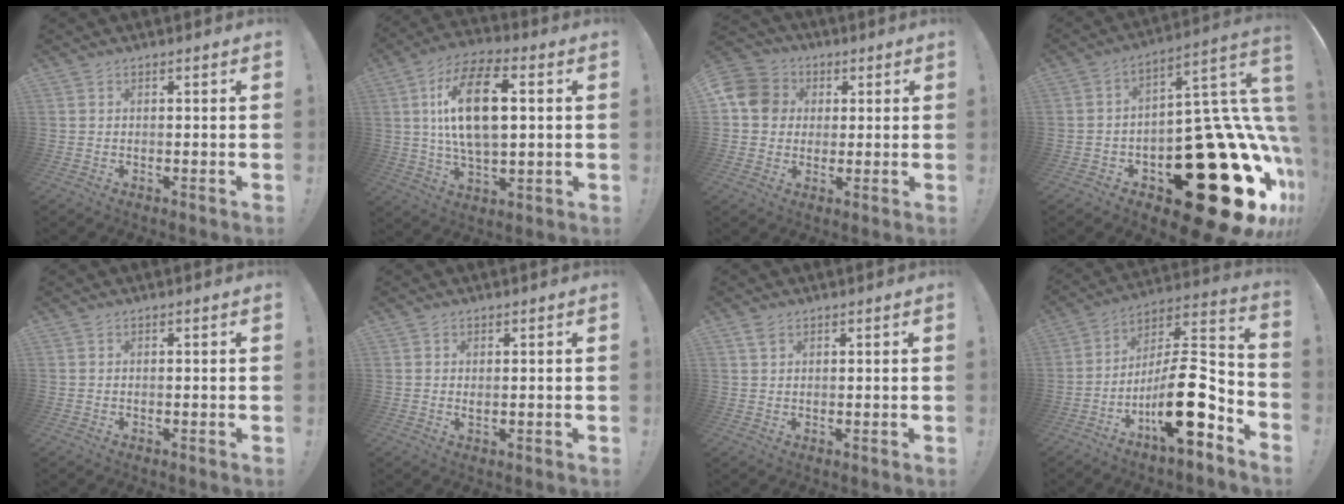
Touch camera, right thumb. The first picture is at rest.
{"total": 18.4, "force": [3.3, 9.5, 15.5], "torque": [-0.264, -0.001, 0.044]}
{"total": 11.2, "force": [1.7, 10.0, 4.8], "torque": [-0.076, 0.008, 0.037]}
{"total": 36.5, "force": [-13.4, 17.7, 28.9], "torque": [-0.297, 0.041, -0.156]}
{"total": 0.0}
{"total": 0.7, "force": [0.4, 0.4, 0.4], "torque": [-0.007, -0.002, 0.007]}
{"total": 2.1, "force": [1.3, 1.3, 1.1], "torque": [-0.015, -0.002, 0.024]}
{"total": 19.1, "force": [-7.6, 6.2, 16.3], "torque": [-0.277, 0.034, -0.124]}